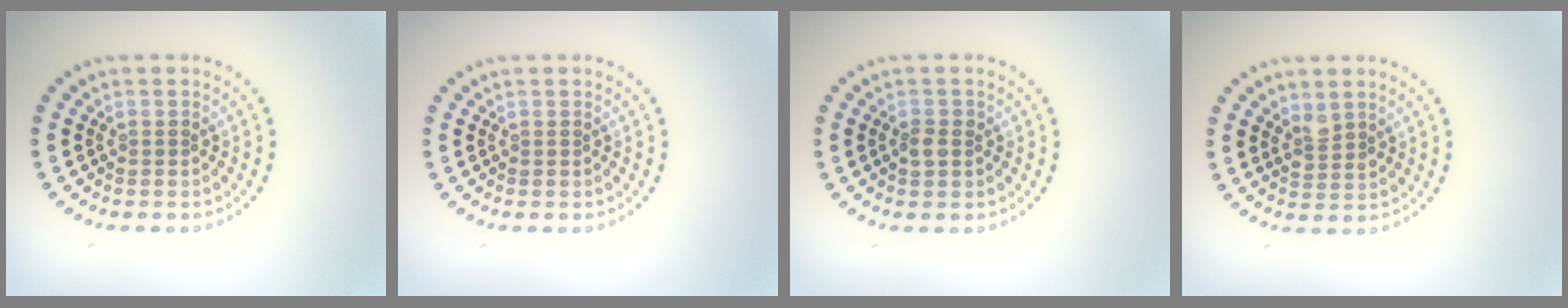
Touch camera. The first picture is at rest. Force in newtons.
{"total": 0.0}
{"total": 1.3, "press": 1.2, "slide": 0.2}
{"total": 1.7, "press": 1.4, "slide": 0.9}